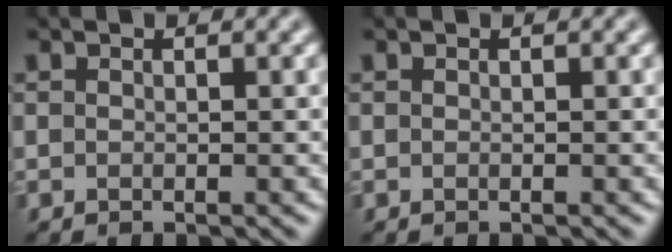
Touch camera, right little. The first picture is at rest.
{"total": 0.0}